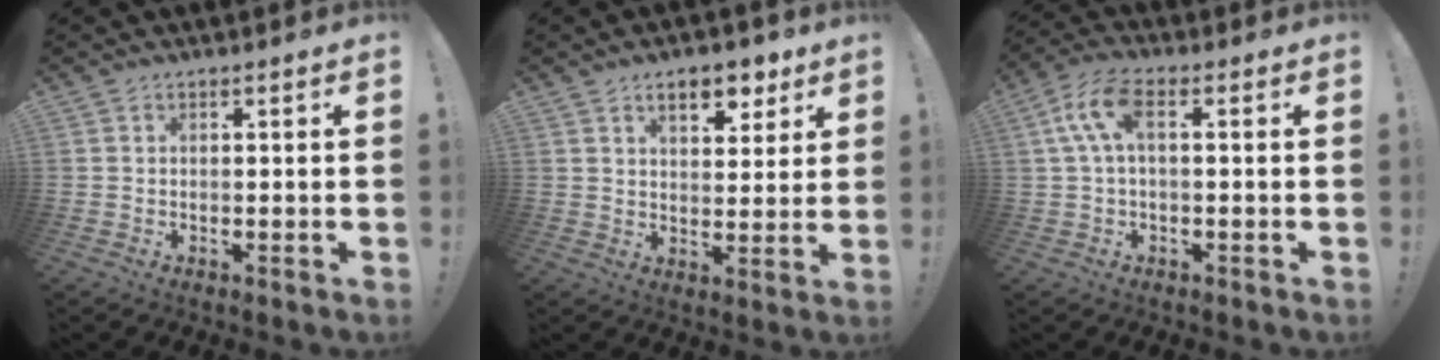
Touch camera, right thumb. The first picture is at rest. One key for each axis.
{"total": 9.0, "fx": 5.4, "fy": 4.7, "fz": 5.4, "tx": -0.068, "ty": -0.024, "tz": 0.095}
{"total": 9.7, "fx": 1.8, "fy": 4.4, "fz": 8.4, "tx": -0.176, "ty": 0.007, "tz": 0.036}